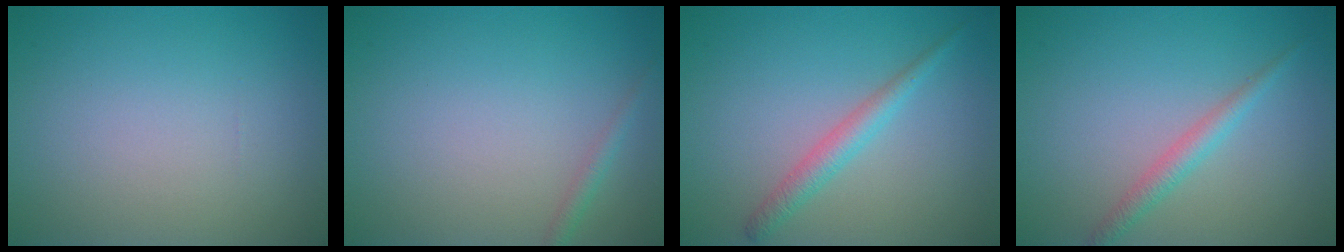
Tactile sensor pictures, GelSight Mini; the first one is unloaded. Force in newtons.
{"total": 1.1, "press": 1.1, "slide": 0.1}
{"total": 2.1, "press": 2.1, "slide": 0.1}
{"total": 1.9, "press": 1.9, "slide": 0.1}